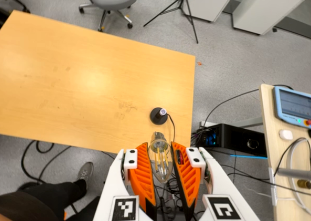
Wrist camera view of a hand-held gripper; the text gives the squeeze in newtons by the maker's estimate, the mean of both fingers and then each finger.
{"total": 12.7, "left": 13.3, "right": 12.0}